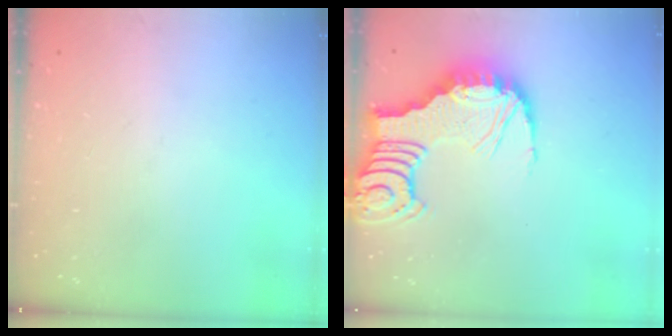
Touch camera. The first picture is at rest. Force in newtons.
{"total": 10.6, "press": 10.6, "slide": 1.2}